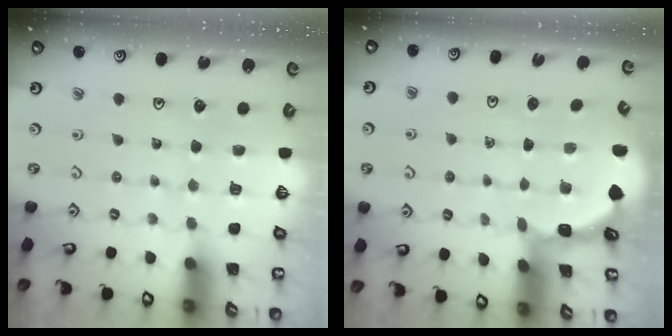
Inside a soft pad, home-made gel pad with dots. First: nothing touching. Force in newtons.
{"total": 1.7, "press": 1.7, "slide": 0.2}